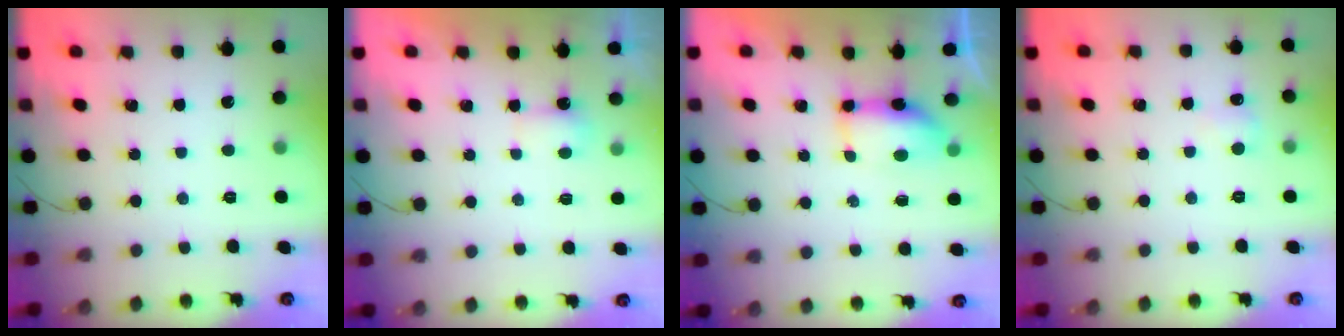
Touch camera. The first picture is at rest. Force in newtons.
{"total": 3.5, "press": 3.3, "slide": 1.2}
{"total": 7.8, "press": 7.1, "slide": 3.3}
{"total": 5.3, "press": 5.0, "slide": 1.5}